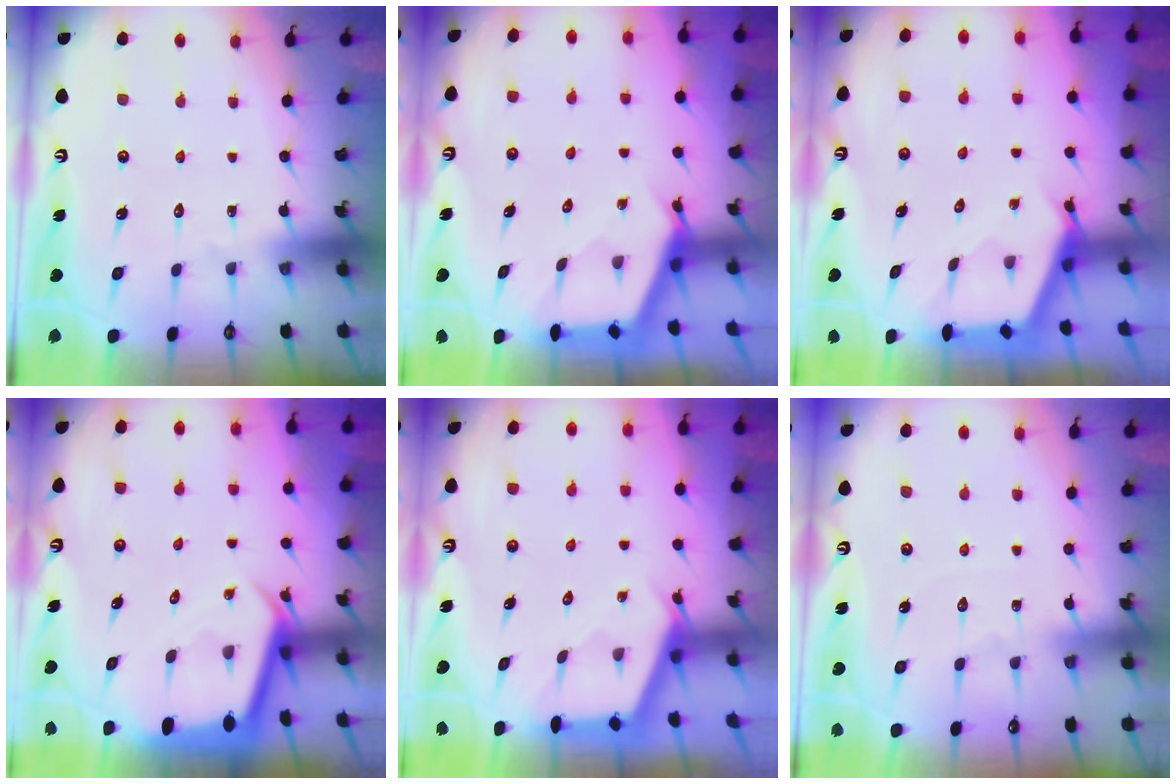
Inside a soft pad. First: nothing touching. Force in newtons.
{"total": 2.5, "press": 2.5, "slide": 0.3}
{"total": 2.7, "press": 2.7, "slide": 0.3}
{"total": 3.6, "press": 3.6, "slide": 0.2}
{"total": 2.6, "press": 2.6, "slide": 0.4}
{"total": 4.3, "press": 4.2, "slide": 0.5}